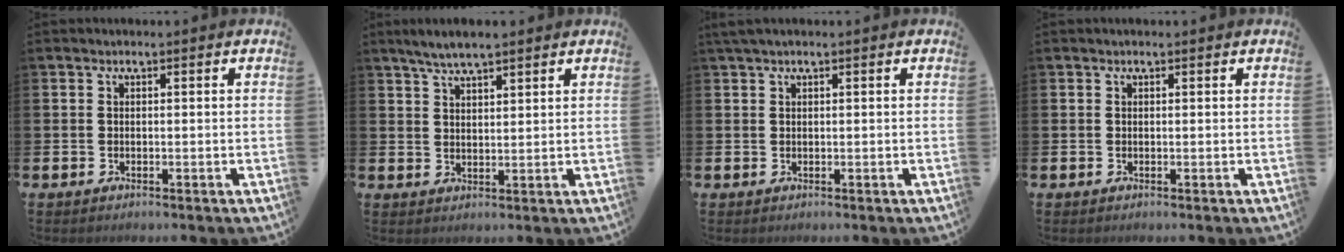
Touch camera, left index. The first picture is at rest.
{"total": 4.5, "force": [4.0, 0.7, 1.8], "torque": [-0.044, -0.006, 0.072]}
{"total": 1.2, "force": [0.8, 0.1, 0.9], "torque": [-0.026, 0.007, 0.015]}
{"total": 0.0}